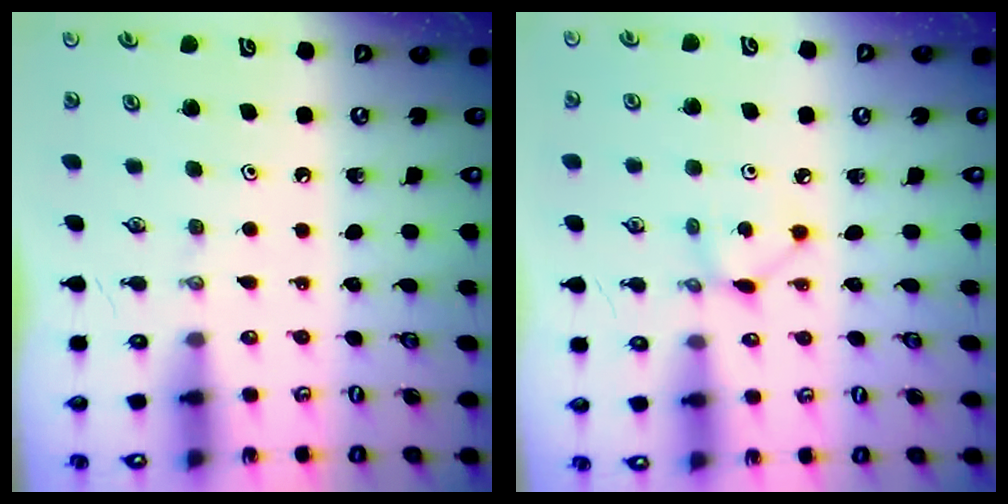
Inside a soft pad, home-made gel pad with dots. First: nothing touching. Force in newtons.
{"total": 2.4, "press": 2.4, "slide": 0.1}